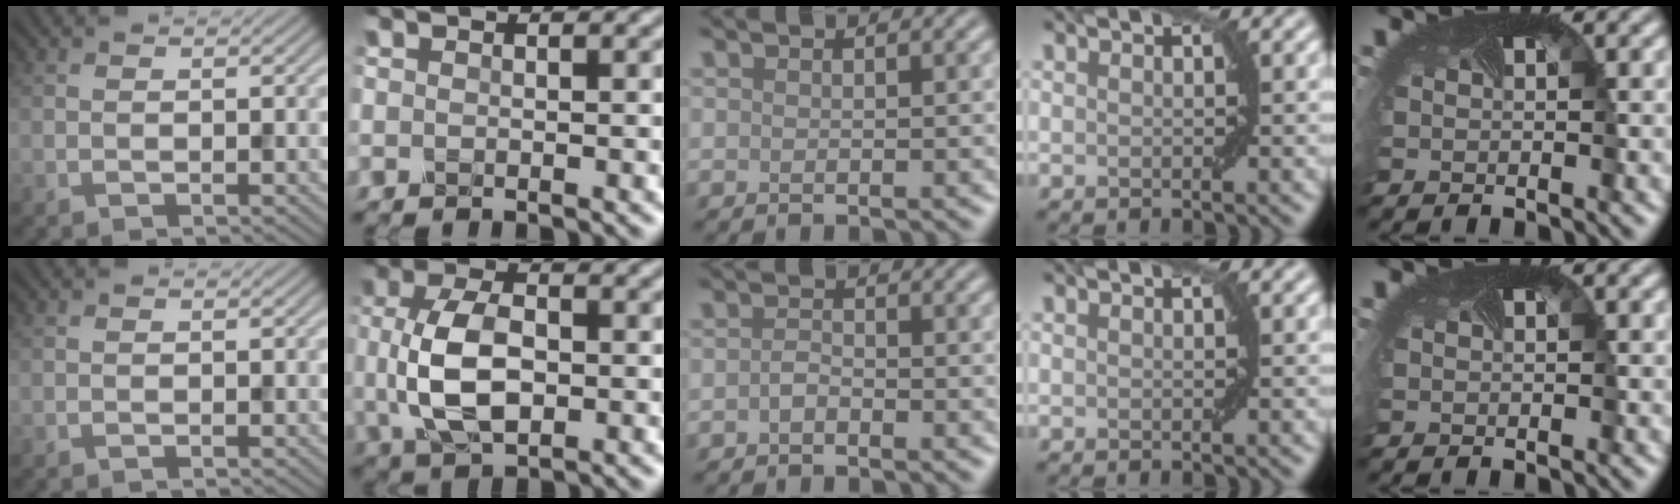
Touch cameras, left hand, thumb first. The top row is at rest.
{"index": {"total": 6.9, "force": [-0.2, 4.0, 5.7], "torque": [-0.126, -0.002, -0.005]}, "middle": {"total": 1.1, "force": [-0.6, 0.5, 0.7], "torque": [-0.016, 0.003, -0.015]}}